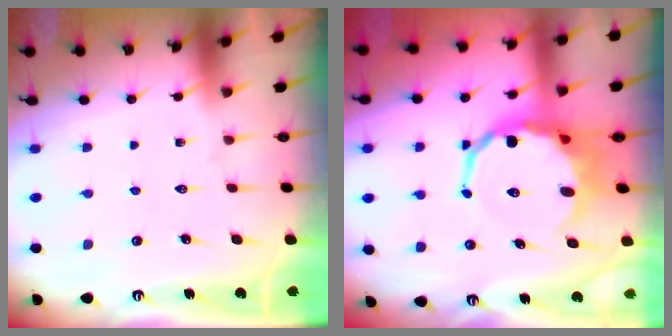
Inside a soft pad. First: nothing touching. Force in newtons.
{"total": 9.3, "press": 9.0, "slide": 2.3}